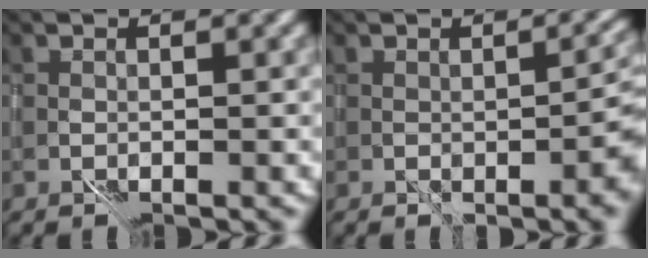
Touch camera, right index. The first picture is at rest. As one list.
[{"total": 4.1, "force": [-0.5, 1.2, 3.9], "torque": [-0.034, 0.006, 0.003]}]